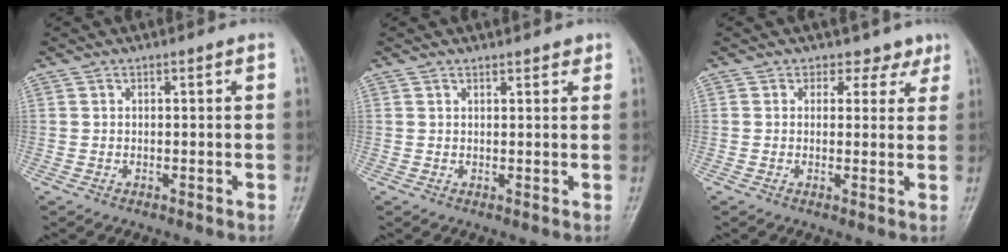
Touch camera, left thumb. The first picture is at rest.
{"total": 1.9, "force": [1.7, 0.7, 0.6], "torque": [0.002, -0.007, 0.020]}
{"total": 3.4, "force": [2.5, 2.3, -0.2], "torque": [0.028, -0.016, 0.018]}